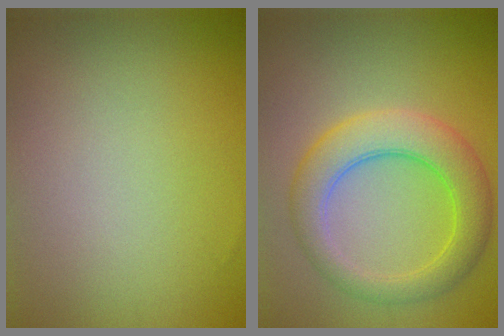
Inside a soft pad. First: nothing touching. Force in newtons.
{"total": 5.9, "press": 5.9, "slide": 0.1}